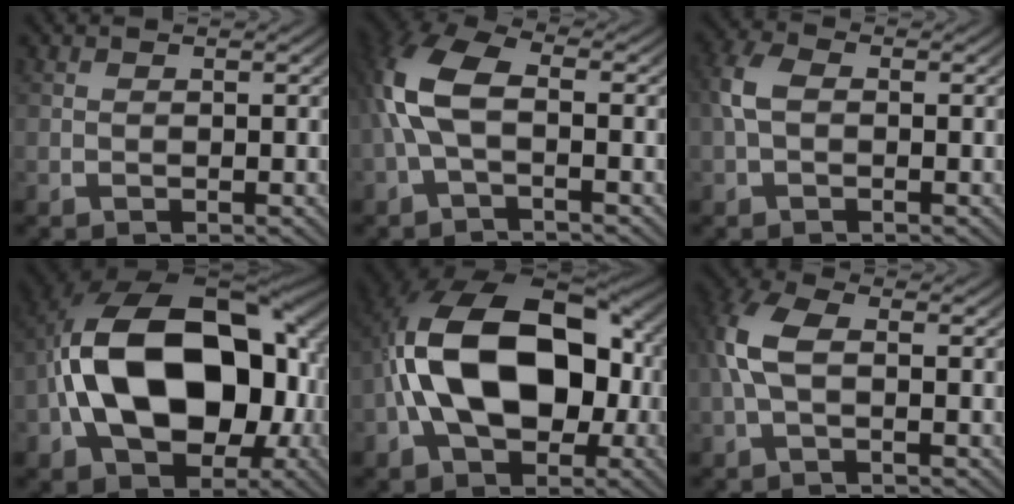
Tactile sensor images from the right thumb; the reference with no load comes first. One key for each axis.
{"total": 6.5, "fx": 0.0, "fy": 3.7, "fz": 5.4, "tx": -0.137, "ty": -0.001, "tz": 0.000}
{"total": 2.8, "fx": 0.1, "fy": 1.9, "fz": 2.1, "tx": -0.060, "ty": -0.001, "tz": 0.003}
{"total": 19.5, "fx": -0.5, "fy": 12.6, "fz": 14.9, "tx": -0.307, "ty": -0.046, "tz": 0.016}
{"total": 16.1, "fx": -0.1, "fy": 10.4, "fz": 12.3, "tx": -0.264, "ty": -0.029, "tz": 0.015}
{"total": 4.8, "fx": 0.2, "fy": 2.7, "fz": 3.9, "tx": -0.110, "ty": -0.005, "tz": 0.007}